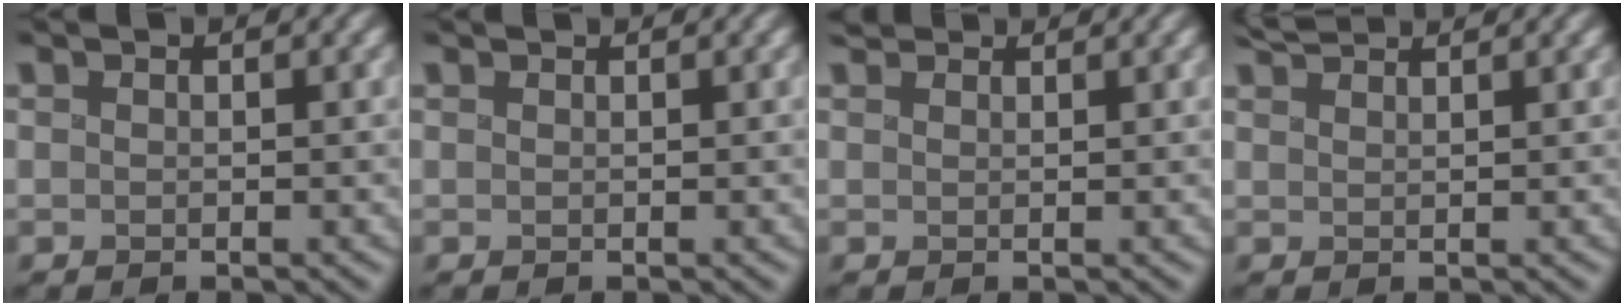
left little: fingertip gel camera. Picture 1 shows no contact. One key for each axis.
{"total": 0.6, "fx": 0.6, "fy": 0.0, "fz": 0.1, "tx": -0.001, "ty": 0.003, "tz": 0.007}
{"total": 2.1, "fx": 2.0, "fy": 0.5, "fz": 0.6, "tx": -0.013, "ty": 0.010, "tz": 0.029}
{"total": 2.3, "fx": 2.2, "fy": 0.2, "fz": 0.7, "tx": -0.008, "ty": 0.011, "tz": 0.041}